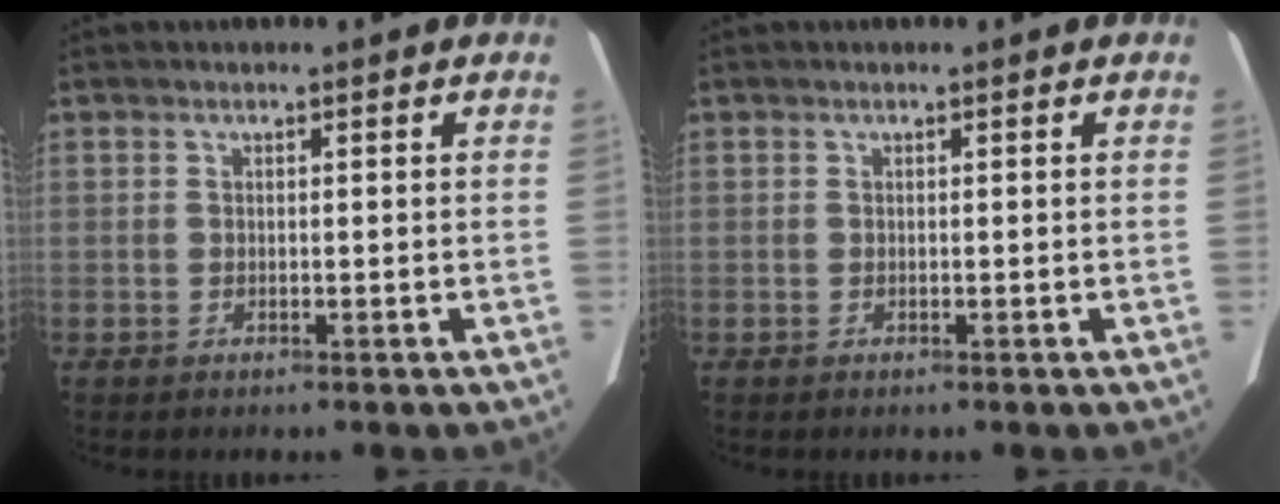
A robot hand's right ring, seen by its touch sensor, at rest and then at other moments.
{"total": 0.0}